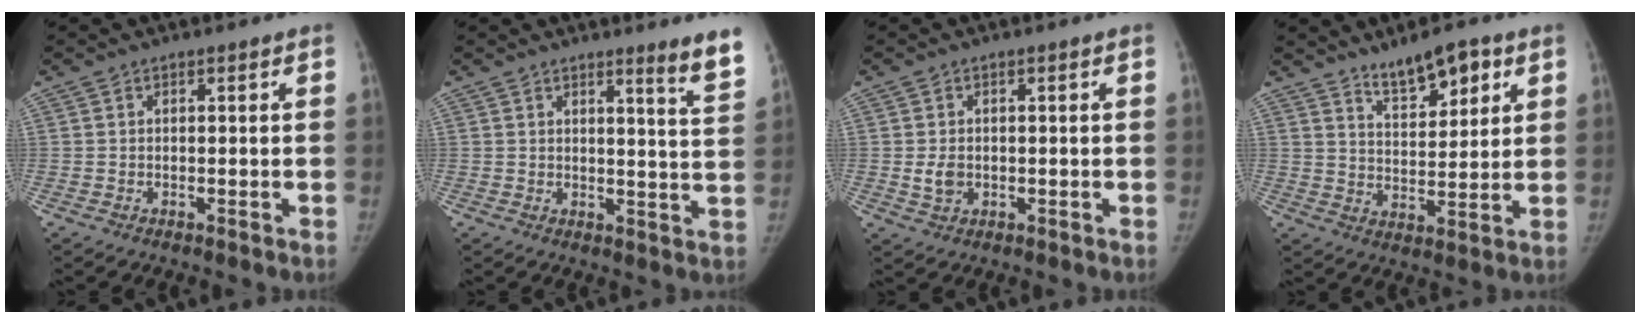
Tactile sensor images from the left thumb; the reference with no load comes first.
{"total": 6.4, "force": [4.9, -0.5, 4.1], "torque": [-0.047, -0.045, 0.052]}
{"total": 2.8, "force": [-0.2, 2.2, 1.7], "torque": [-0.023, -0.001, 0.001]}
{"total": 9.3, "force": [6.0, 3.6, 6.0], "torque": [-0.072, -0.034, 0.103]}